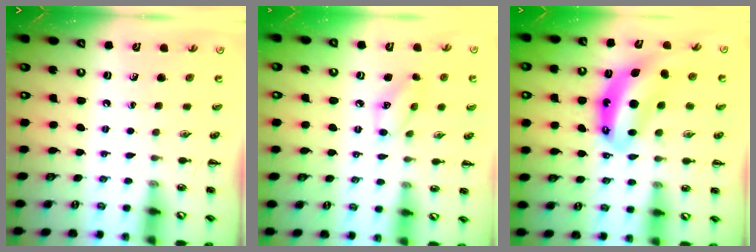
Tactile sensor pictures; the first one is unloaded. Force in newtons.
{"total": 6.5, "press": 6.5, "slide": 0.9}
{"total": 8.9, "press": 8.6, "slide": 2.2}